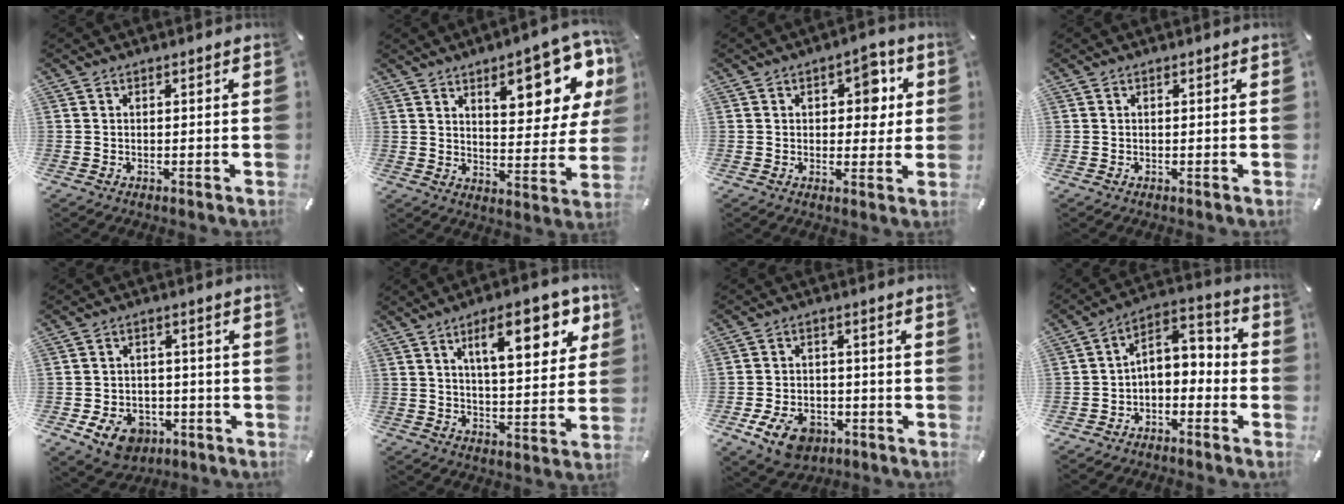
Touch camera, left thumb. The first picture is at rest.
{"total": 15.9, "force": [8.5, 6.5, 11.8], "torque": [-0.146, -0.048, 0.134]}
{"total": 7.6, "force": [2.2, 4.8, 5.4], "torque": [-0.059, -0.007, 0.027]}
{"total": 0.0}
{"total": 8.6, "force": [-4.1, 6.4, 4.1], "torque": [-0.079, 0.023, -0.073]}
{"total": 15.8, "force": [7.2, 6.2, 12.7], "torque": [-0.181, -0.018, 0.110]}
{"total": 9.1, "force": [-4.5, 6.2, 4.9], "torque": [-0.096, 0.019, -0.081]}
{"total": 4.6, "force": [-1.6, 3.7, 2.2], "torque": [-0.032, 0.004, -0.035]}